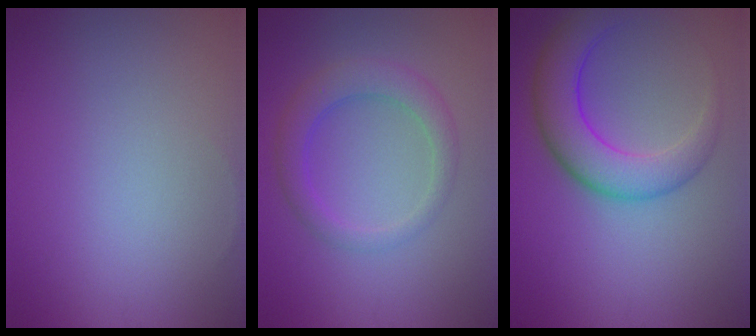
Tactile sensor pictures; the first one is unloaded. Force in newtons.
{"total": 3.4, "press": 3.4, "slide": 0.1}
{"total": 5.9, "press": 5.9, "slide": 0.2}